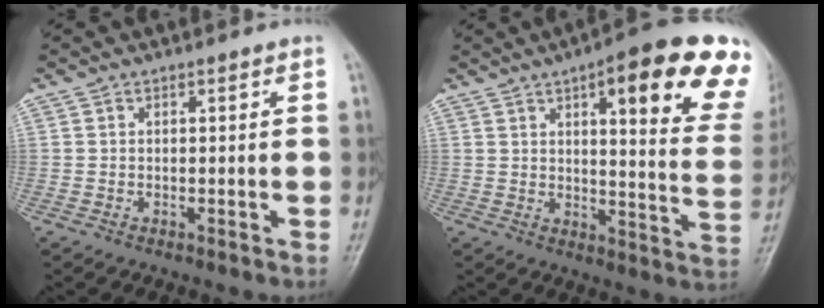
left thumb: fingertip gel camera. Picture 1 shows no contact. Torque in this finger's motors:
{"motor_torque": [0.73, 0.67, 1.75, -1.02, 0.17]}